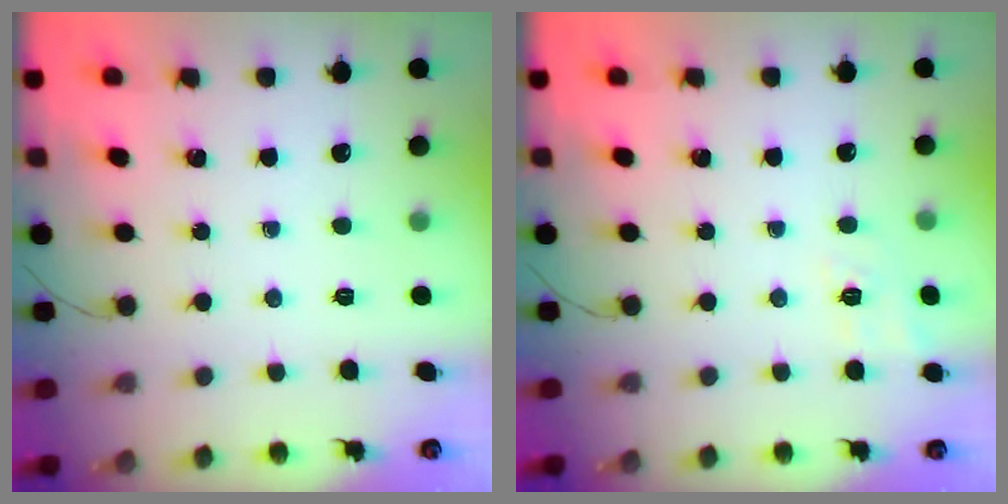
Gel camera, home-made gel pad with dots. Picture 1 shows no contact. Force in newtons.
{"total": 8.2, "press": 7.9, "slide": 2.1}